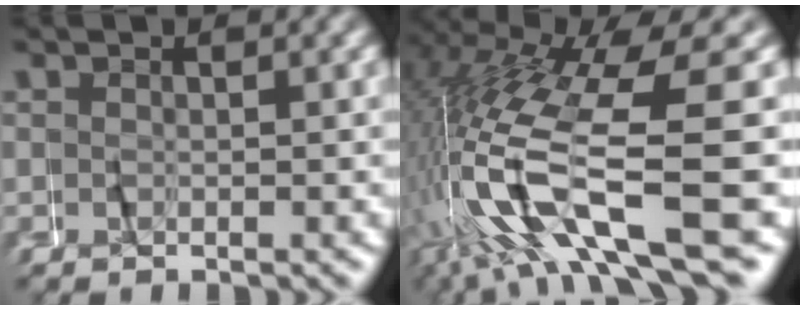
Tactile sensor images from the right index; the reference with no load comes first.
{"total": 12.0, "force": [-3.3, 5.3, 10.2], "torque": [-0.220, -0.016, -0.042]}